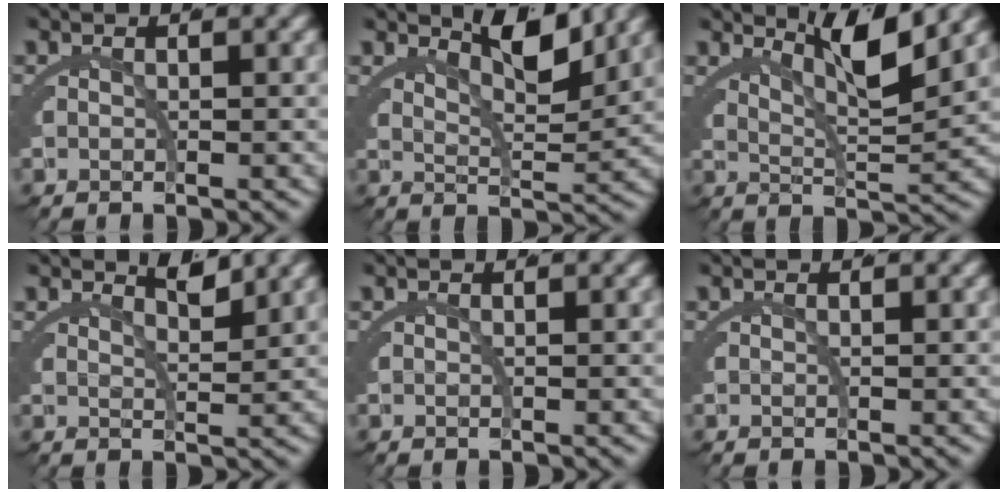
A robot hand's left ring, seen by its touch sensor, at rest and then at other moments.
{"total": 4.0, "force": [3.5, -0.5, 1.9], "torque": [-0.030, -0.005, 0.069]}
{"total": 4.8, "force": [3.9, -1.5, 2.4], "torque": [-0.039, -0.002, 0.074]}
{"total": 1.8, "force": [1.5, -0.5, 0.8], "torque": [-0.011, -0.008, 0.036]}
{"total": 0.0}
{"total": 0.0}